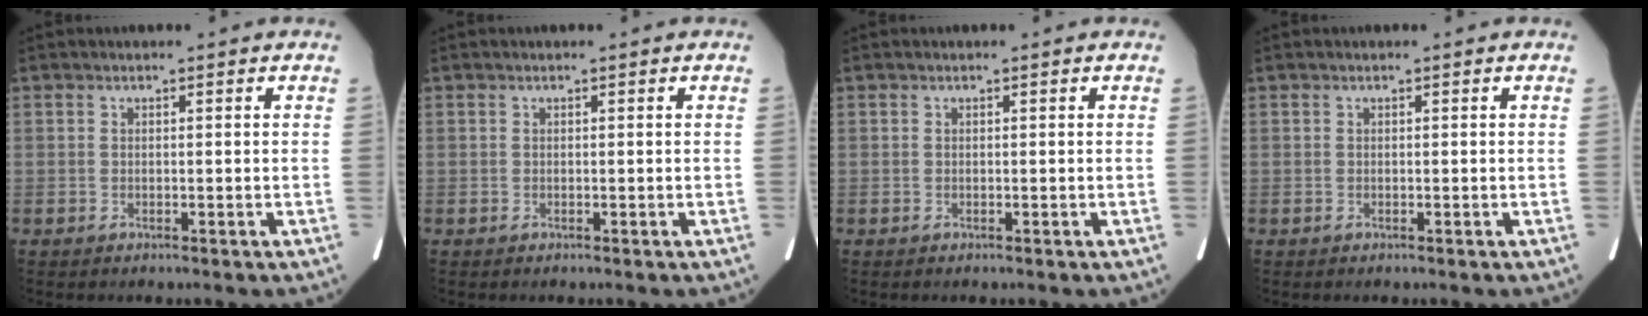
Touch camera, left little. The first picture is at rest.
{"total": 0.0}
{"total": 0.0}
{"total": 0.0}